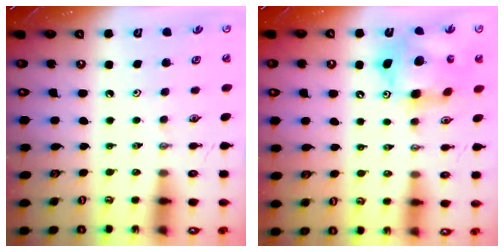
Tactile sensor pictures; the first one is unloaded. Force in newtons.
{"total": 12.9, "press": 12.9, "slide": 1.1}